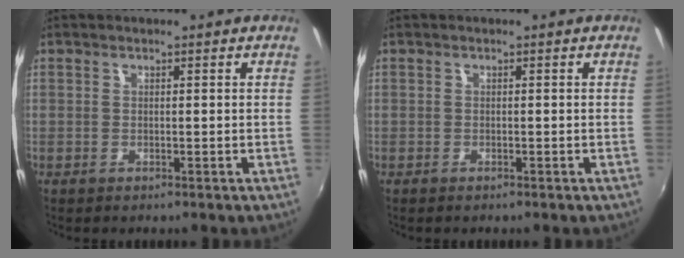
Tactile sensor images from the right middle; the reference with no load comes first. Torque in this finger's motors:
{"motor_torque": [0.27, -0.20, 0.04, 0.01]}